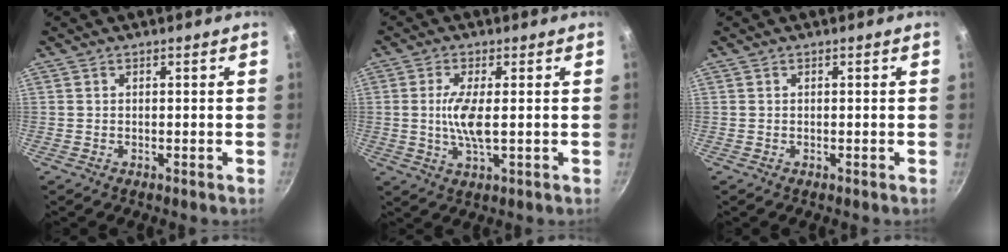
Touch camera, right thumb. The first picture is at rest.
{"total": 6.5, "force": [0.2, 1.7, 6.3], "torque": [-0.137, -0.005, 0.004]}
{"total": 0.0}